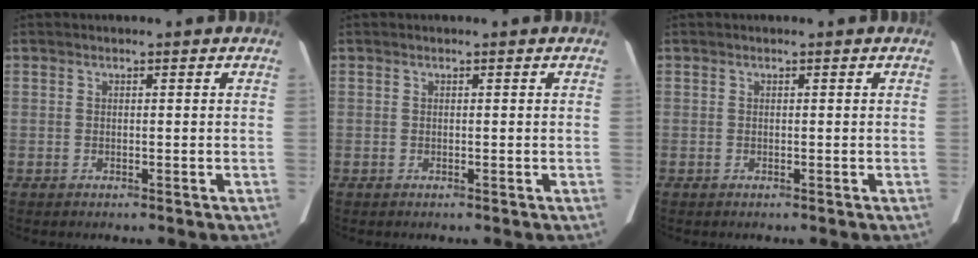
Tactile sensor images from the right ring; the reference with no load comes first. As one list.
[{"total": 0.0}, {"total": 0.0}]